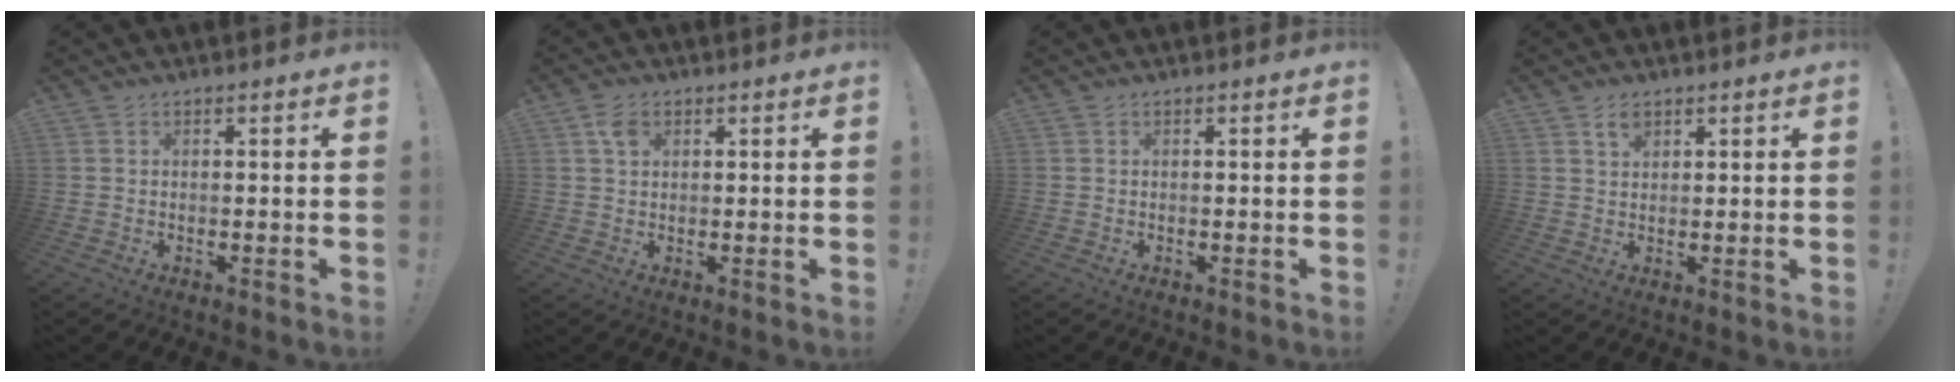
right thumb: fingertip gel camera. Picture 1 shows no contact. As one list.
[{"total": 3.6, "force": [1.4, 2.4, 2.2], "torque": [-0.036, 0.002, 0.027]}, {"total": 0.0}, {"total": 2.9, "force": [1.8, 1.4, 1.7], "torque": [-0.020, -0.009, 0.029]}]